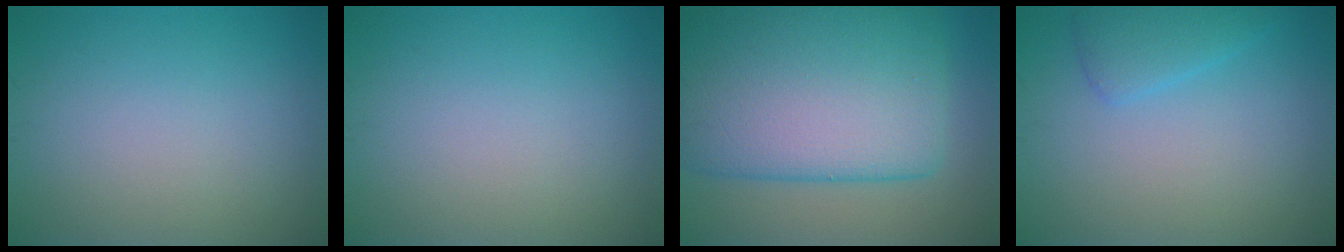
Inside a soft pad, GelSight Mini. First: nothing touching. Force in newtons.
{"total": 0.0}
{"total": 14.8, "press": 14.8, "slide": 0.4}
{"total": 2.4, "press": 2.4, "slide": 0.1}